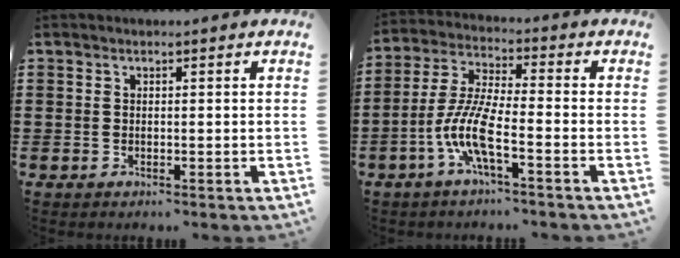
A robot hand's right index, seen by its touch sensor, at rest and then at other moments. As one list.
[{"total": 8.4, "force": [-3.8, 1.5, 7.3], "torque": [-0.177, -0.014, -0.081]}]